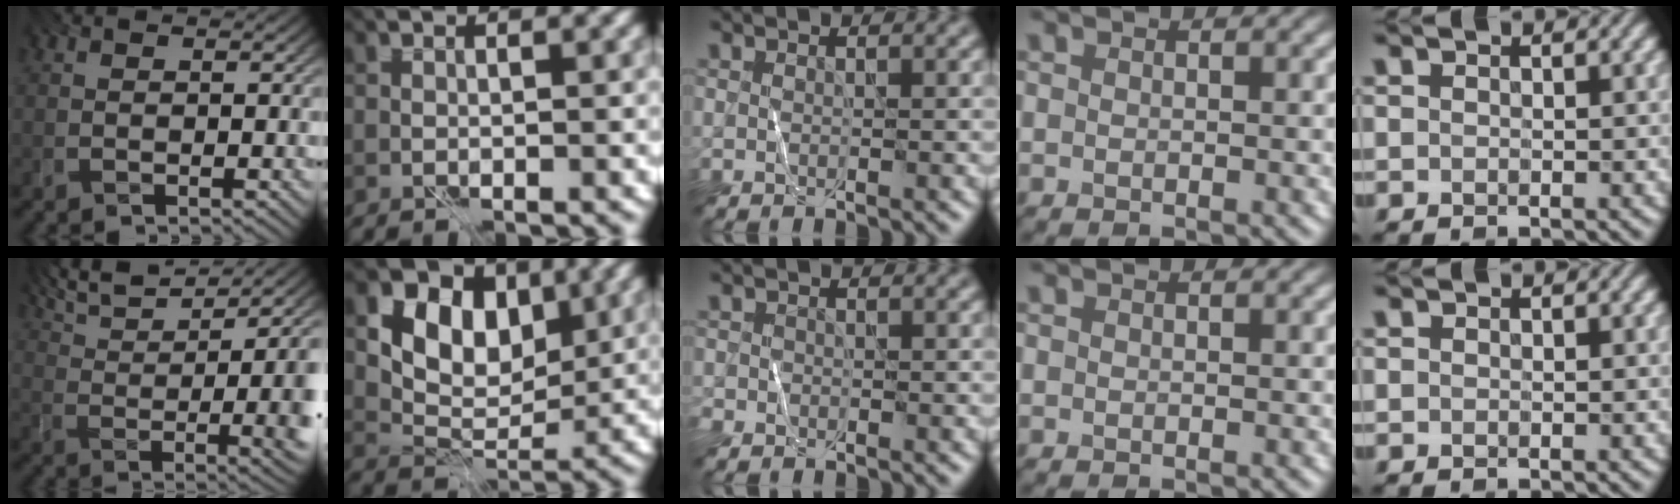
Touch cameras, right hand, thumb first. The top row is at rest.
{"thumb": {"total": 10.2, "force": [5.6, 2.8, 8.0], "torque": [-0.150, 0.021, 0.107]}, "index": {"total": 9.2, "force": [3.9, 6.4, 5.3], "torque": [-0.089, 0.004, 0.061]}, "middle": {"total": 0.9, "force": [-0.7, 0.6, 0.1], "torque": [-0.001, -0.001, -0.016]}}